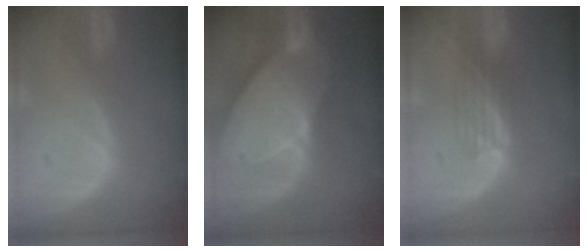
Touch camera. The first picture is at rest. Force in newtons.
{"total": 10.6, "press": 9.4, "slide": 5.0}
{"total": 3.1, "press": 2.8, "slide": 1.3}